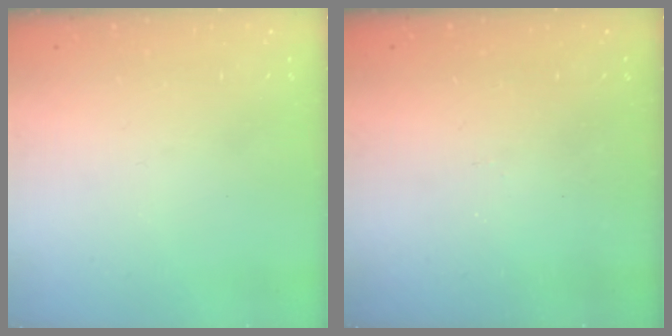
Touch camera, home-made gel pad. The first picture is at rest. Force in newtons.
{"total": 5.6, "press": 5.6, "slide": 0.5}